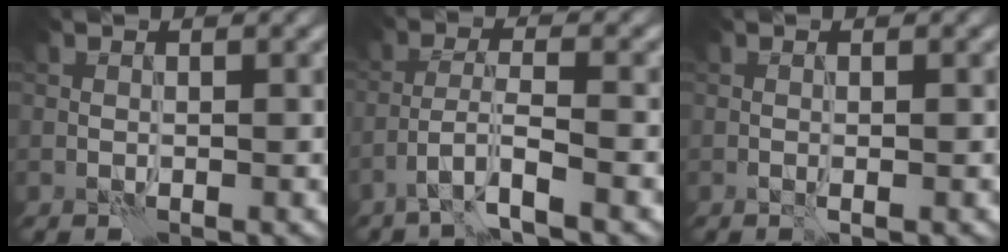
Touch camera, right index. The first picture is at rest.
{"total": 3.9, "force": [-2.4, 0.4, 3.0], "torque": [-0.056, 0.005, -0.054]}
{"total": 0.8, "force": [-0.2, 0.0, 0.7], "torque": [-0.012, 0.000, -0.006]}